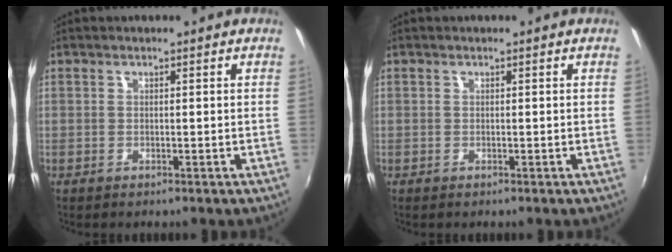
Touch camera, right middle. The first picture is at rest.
{"total": 0.0}